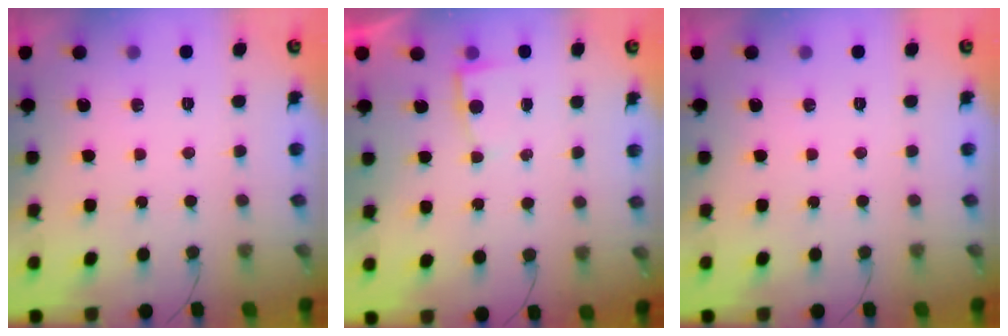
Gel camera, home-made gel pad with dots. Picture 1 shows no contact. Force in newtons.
{"total": 2.8, "press": 2.8, "slide": 0.3}
{"total": 0.0}